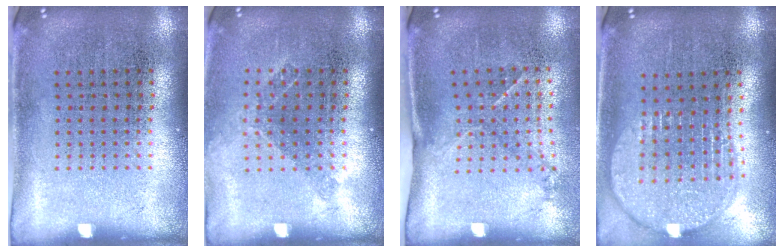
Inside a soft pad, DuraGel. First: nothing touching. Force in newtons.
{"total": 1.1, "press": 0.9, "slide": 0.6}
{"total": 1.5, "press": 1.0, "slide": 1.1}
{"total": 2.0, "press": 1.7, "slide": 1.1}